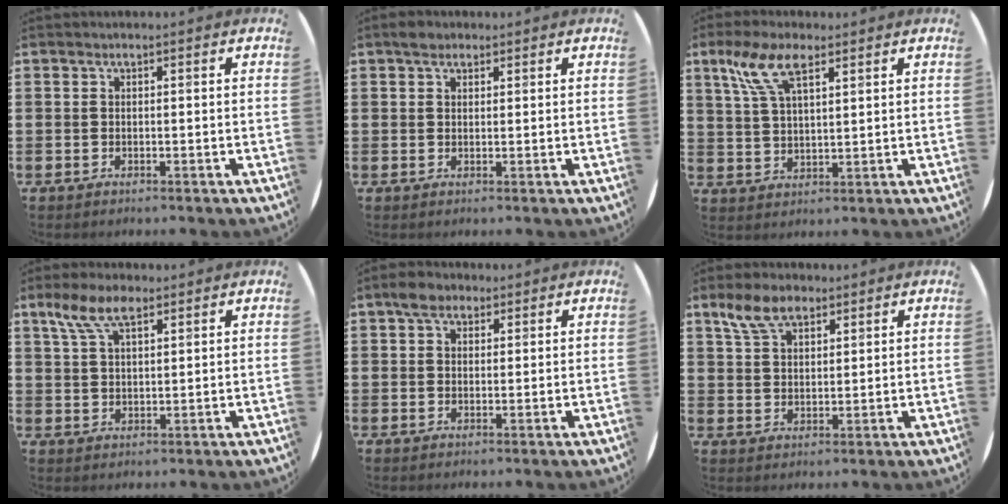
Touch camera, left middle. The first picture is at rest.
{"total": 1.8, "force": [1.5, 0.9, 0.4], "torque": [-0.003, 0.003, 0.027]}
{"total": 7.0, "force": [4.2, 2.6, 4.9], "torque": [-0.109, 0.007, 0.075]}
{"total": 6.2, "force": [3.9, 2.6, 4.0], "torque": [-0.081, 0.002, 0.069]}
{"total": 3.1, "force": [2.3, 1.8, 1.1], "torque": [-0.018, 0.008, 0.041]}
{"total": 6.0, "force": [4.2, 3.1, 3.0], "torque": [-0.062, 0.002, 0.078]}